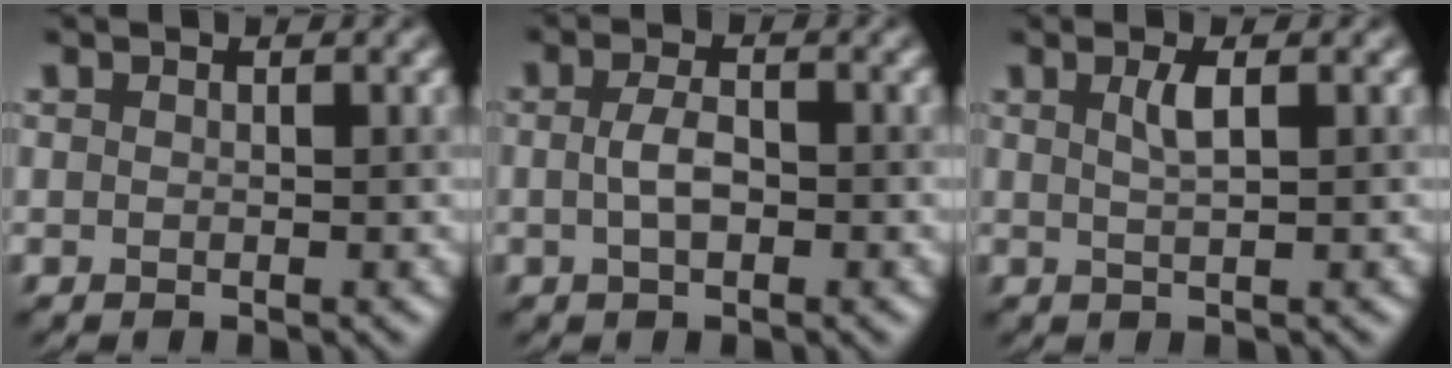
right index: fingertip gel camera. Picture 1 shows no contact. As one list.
[{"total": 2.2, "force": [-0.3, 0.9, 2.0], "torque": [-0.044, 0.001, -0.009]}, {"total": 1.9, "force": [0.5, 0.4, 1.8], "torque": [-0.030, 0.003, 0.006]}]